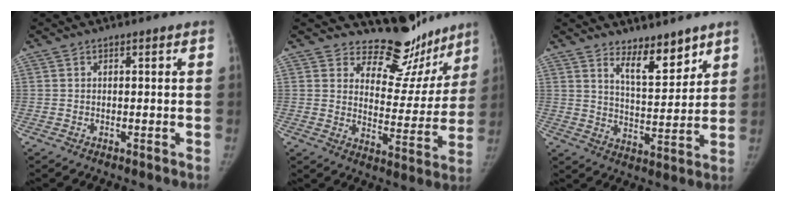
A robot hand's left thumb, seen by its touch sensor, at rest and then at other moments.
{"total": 14.2, "force": [12.5, 6.4, 2.3], "torque": [0.032, -0.113, 0.162]}
{"total": 8.7, "force": [6.4, 3.2, 4.9], "torque": [-0.053, -0.058, 0.110]}